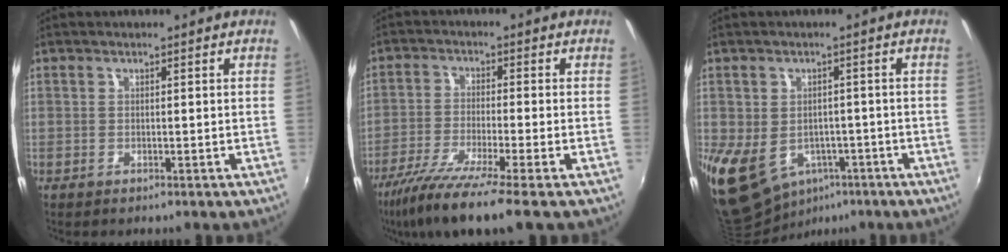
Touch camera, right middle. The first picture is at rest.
{"total": 11.3, "force": [-8.3, -0.4, 7.7], "torque": [-0.168, -0.039, -0.150]}
{"total": 12.1, "force": [-4.5, 9.2, 6.4], "torque": [-0.149, -0.020, -0.050]}